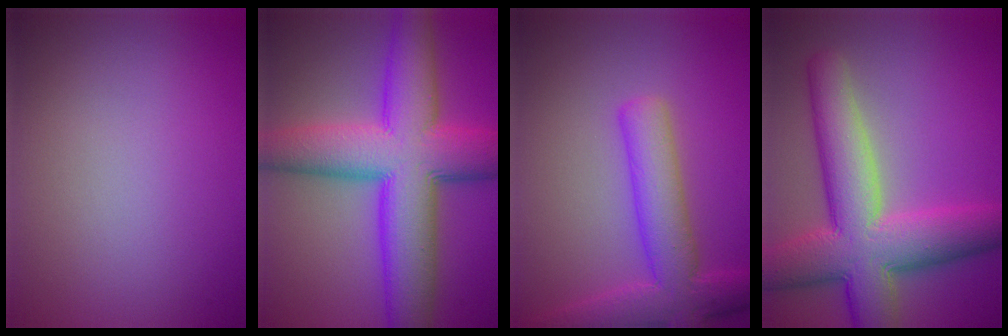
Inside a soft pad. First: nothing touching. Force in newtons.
{"total": 11.9, "press": 11.9, "slide": 0.4}
{"total": 6.2, "press": 6.2, "slide": 0.3}
{"total": 10.8, "press": 10.8, "slide": 0.4}